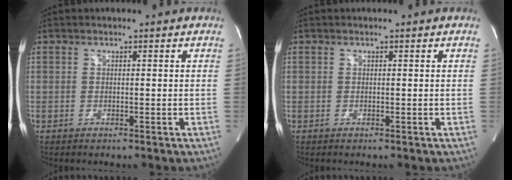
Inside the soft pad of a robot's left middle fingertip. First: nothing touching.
{"total": 0.0}